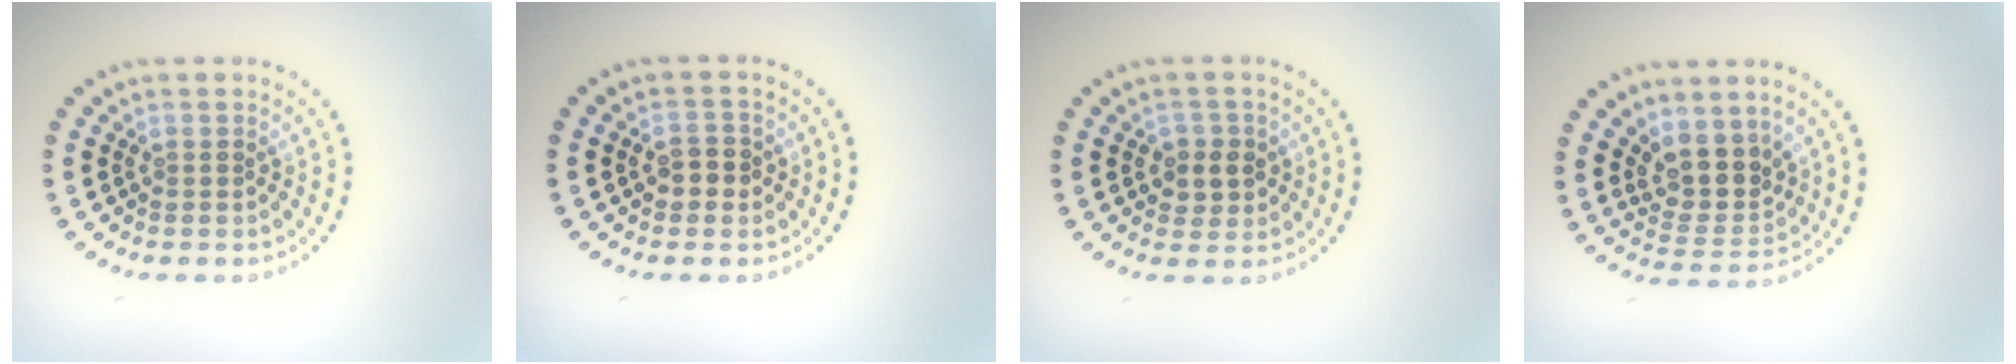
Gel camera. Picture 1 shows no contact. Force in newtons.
{"total": 1.9, "press": 1.9, "slide": 0.2}
{"total": 2.3, "press": 2.2, "slide": 0.7}
{"total": 3.8, "press": 3.1, "slide": 2.1}